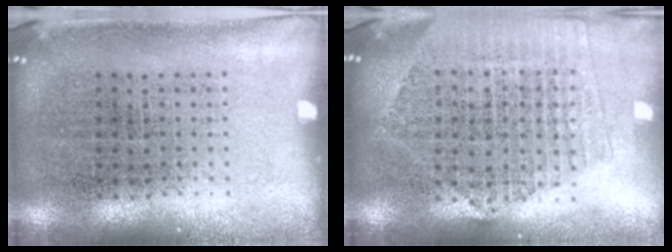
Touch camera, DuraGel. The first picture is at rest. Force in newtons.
{"total": 2.1, "press": 1.9, "slide": 0.8}